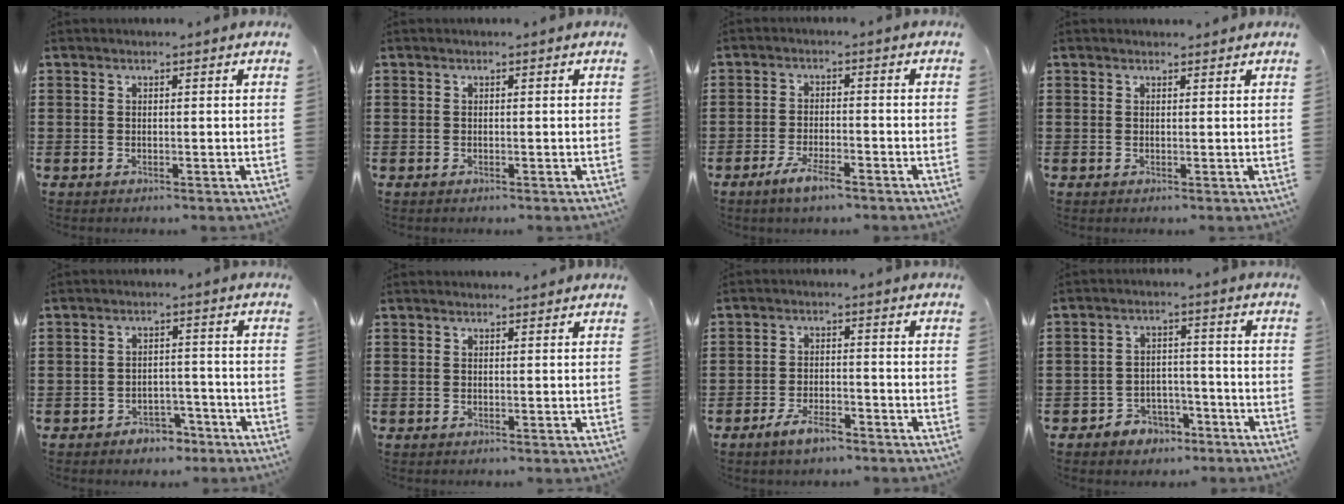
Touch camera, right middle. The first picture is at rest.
{"total": 0.0}
{"total": 4.4, "force": [-2.9, 1.2, 3.1], "torque": [-0.062, 0.001, -0.056]}
{"total": 0.7, "force": [0.6, 0.3, -0.1], "torque": [0.007, -0.002, 0.010]}
{"total": 3.2, "force": [-2.9, 1.3, 0.2], "torque": [-0.011, 0.006, -0.061]}
{"total": 0.8, "force": [0.7, 0.3, 0.0], "torque": [0.006, -0.002, 0.012]}
{"total": 4.2, "force": [-3.1, 1.4, 2.5], "torque": [-0.053, 0.005, -0.061]}
{"total": 3.9, "force": [-3.3, 2.0, 0.4], "torque": [-0.014, 0.011, -0.068]}